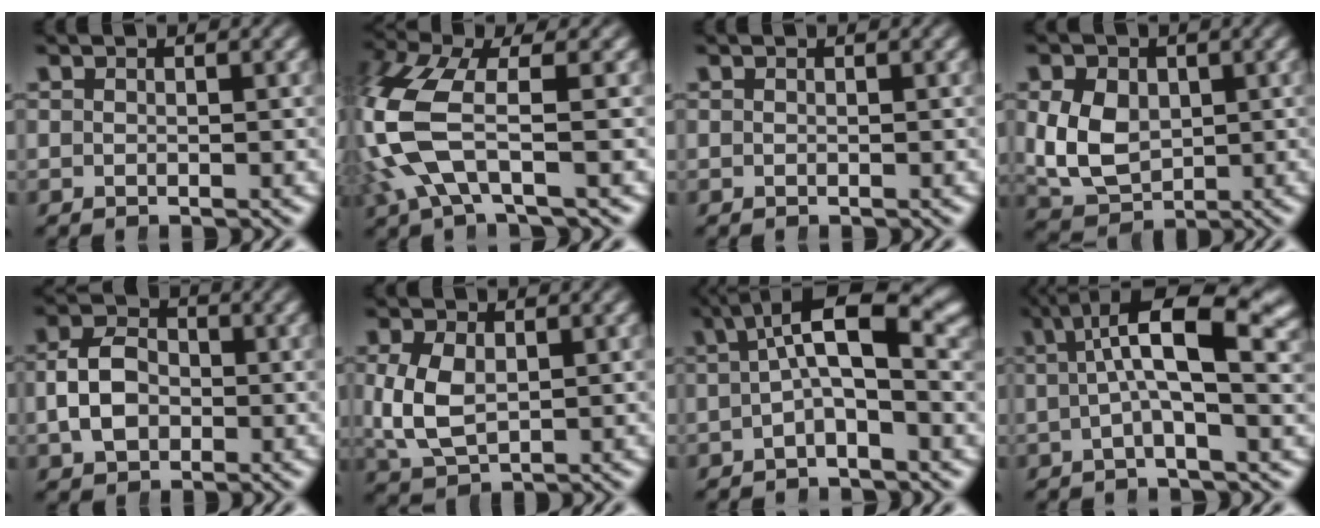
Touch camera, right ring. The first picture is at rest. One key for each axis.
{"total": 7.7, "fx": -0.3, "fy": 4.7, "fz": 6.1, "tx": -0.183, "ty": -0.024, "tz": 0.001}
{"total": 0.0}
{"total": 7.3, "fx": -0.6, "fy": 6.1, "fz": 4.0, "tx": -0.096, "ty": -0.037, "tz": 0.012}
{"total": 5.1, "fx": -0.7, "fy": 4.0, "fz": 3.1, "tx": -0.063, "ty": -0.009, "tz": -0.006}
{"total": 5.0, "fx": -0.3, "fy": 3.9, "fz": 3.2, "tx": -0.091, "ty": -0.017, "tz": 0.014}
{"total": 6.0, "fx": 0.8, "fy": 2.6, "fz": 5.4, "tx": -0.092, "ty": 0.006, "tz": 0.007}
{"total": 8.0, "fx": 1.9, "fy": 3.3, "fz": 7.1, "tx": -0.119, "ty": 0.013, "tz": 0.018}